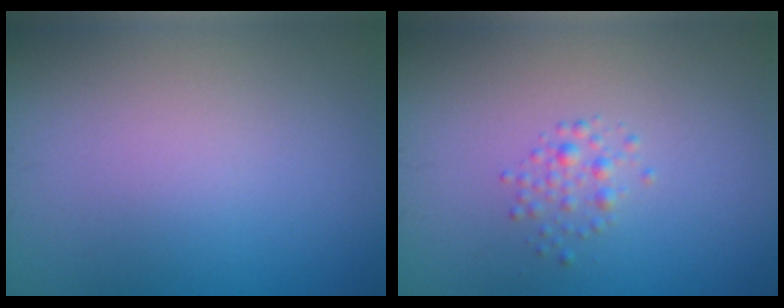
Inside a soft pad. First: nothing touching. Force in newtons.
{"total": 1.3, "press": 1.3, "slide": 0.0}